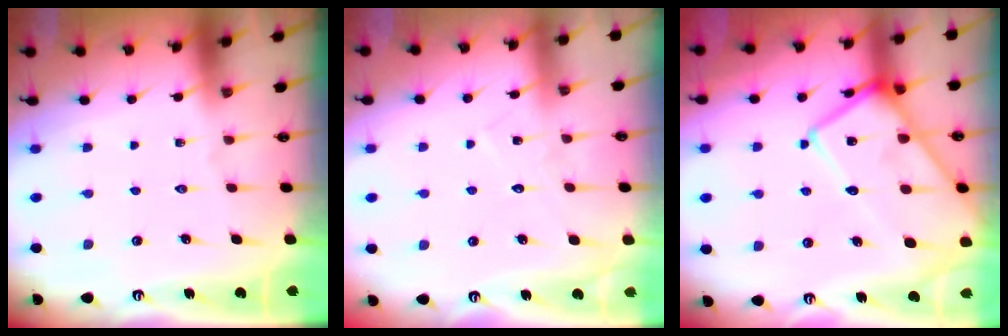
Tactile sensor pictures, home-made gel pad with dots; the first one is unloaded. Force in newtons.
{"total": 6.1, "press": 6.1, "slide": 0.5}
{"total": 19.7, "press": 19.7, "slide": 1.5}